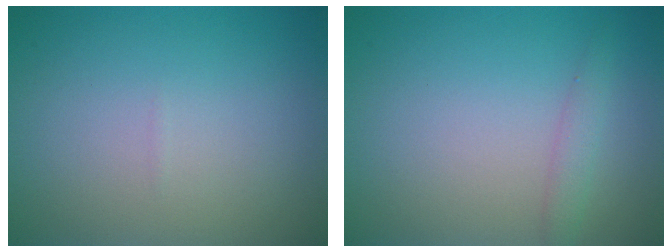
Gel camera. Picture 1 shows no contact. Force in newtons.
{"total": 1.4, "press": 1.4, "slide": 0.1}